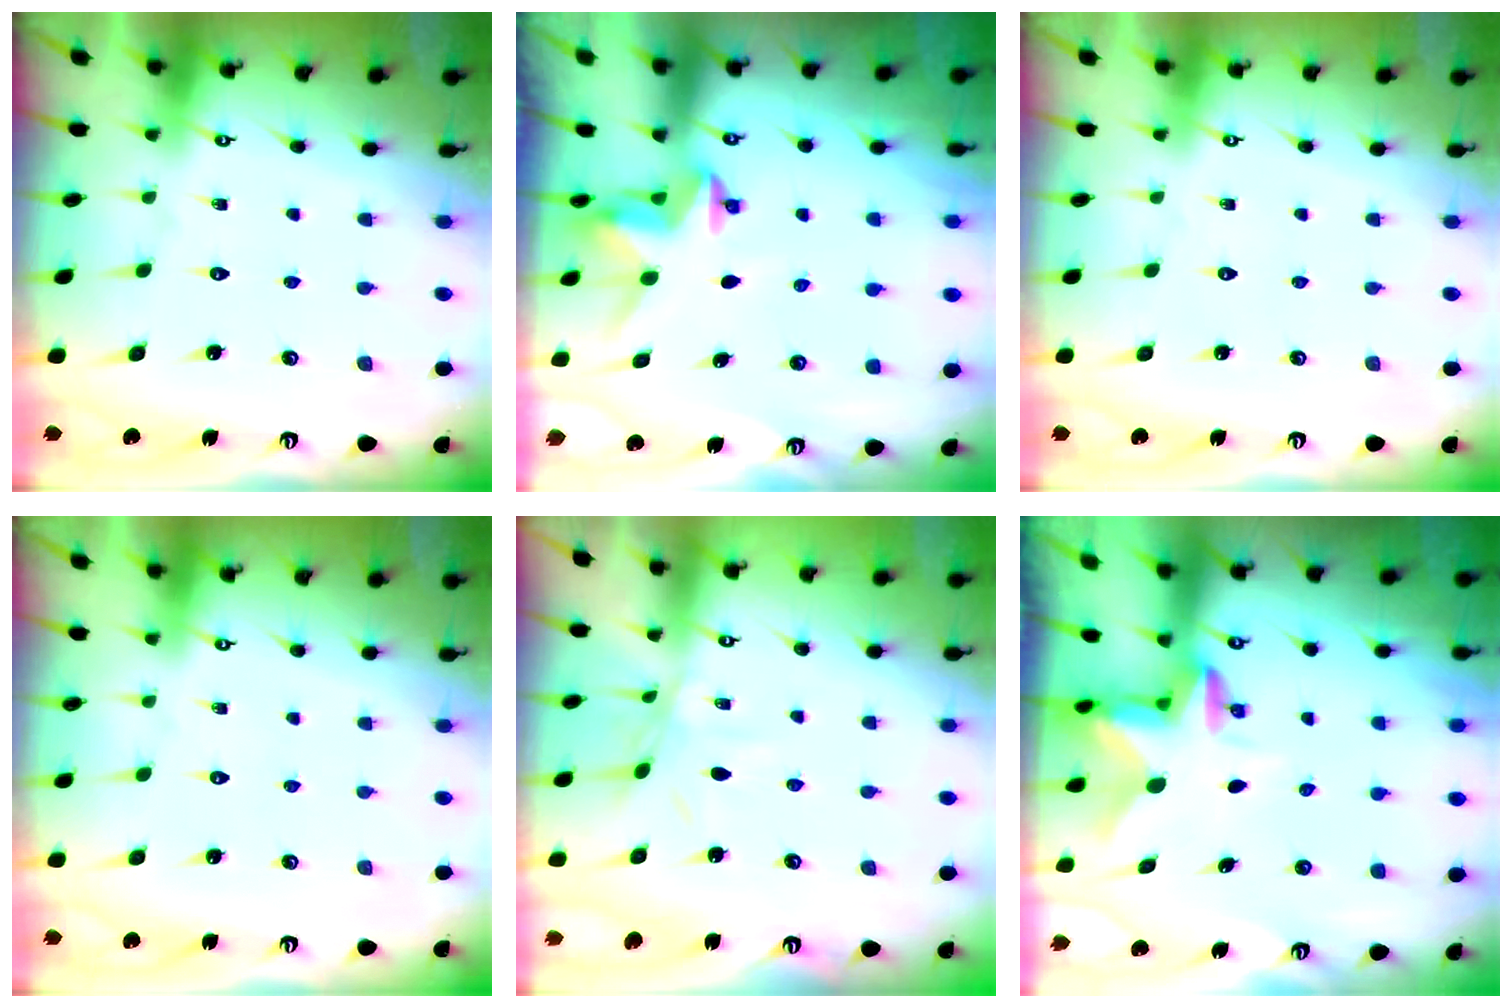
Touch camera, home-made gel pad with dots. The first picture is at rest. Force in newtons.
{"total": 2.9, "press": 2.9, "slide": 0.1}
{"total": 0.0}
{"total": 0.0}
{"total": 5.7, "press": 5.6, "slide": 0.7}
{"total": 2.4, "press": 2.4, "slide": 0.4}